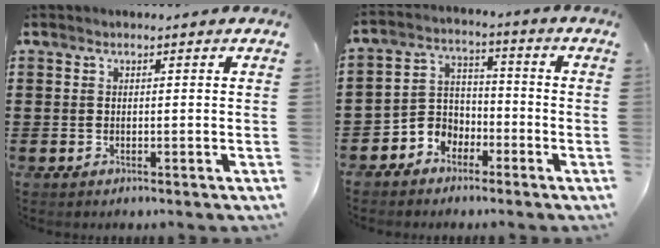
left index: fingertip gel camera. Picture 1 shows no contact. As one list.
[{"total": 4.8, "force": [-3.4, 3.5, 0.2], "torque": [-0.023, 0.004, -0.072]}]